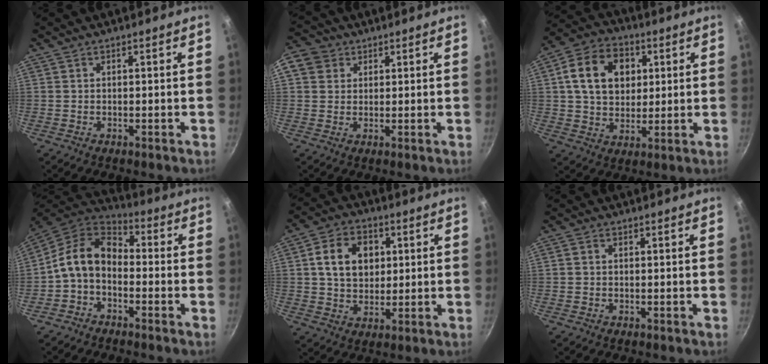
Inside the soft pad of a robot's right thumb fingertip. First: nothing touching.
{"total": 8.1, "force": [2.9, 6.9, 3.2], "torque": [-0.049, 0.010, 0.042]}
{"total": 14.1, "force": [3.4, 10.8, 8.4], "torque": [-0.124, 0.007, 0.050]}
{"total": 11.2, "force": [-2.0, 7.9, 7.7], "torque": [-0.129, 0.050, -0.059]}
{"total": 10.8, "force": [2.3, 8.3, 6.5], "torque": [-0.089, 0.004, 0.035]}
{"total": 0.9, "force": [0.0, 0.8, 0.4], "torque": [-0.007, 0.005, -0.001]}